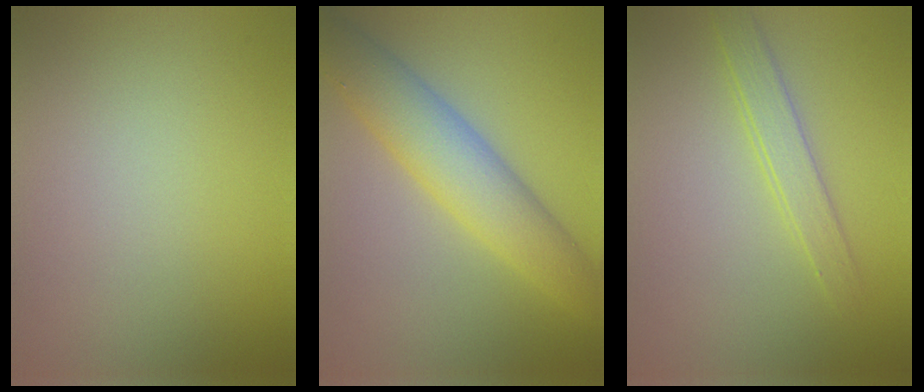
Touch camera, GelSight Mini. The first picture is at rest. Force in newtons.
{"total": 6.1, "press": 6.1, "slide": 0.1}
{"total": 1.7, "press": 1.7, "slide": 0.1}